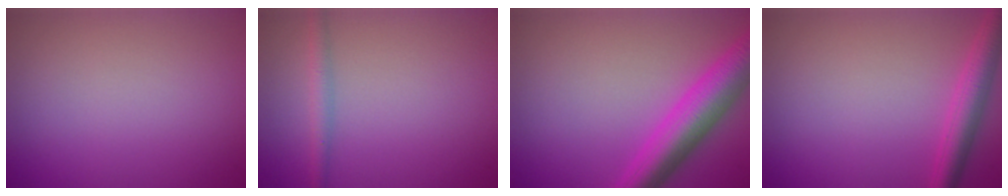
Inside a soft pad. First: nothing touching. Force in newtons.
{"total": 1.6, "press": 1.6, "slide": 0.1}
{"total": 6.4, "press": 6.4, "slide": 0.2}
{"total": 3.3, "press": 3.3, "slide": 0.1}